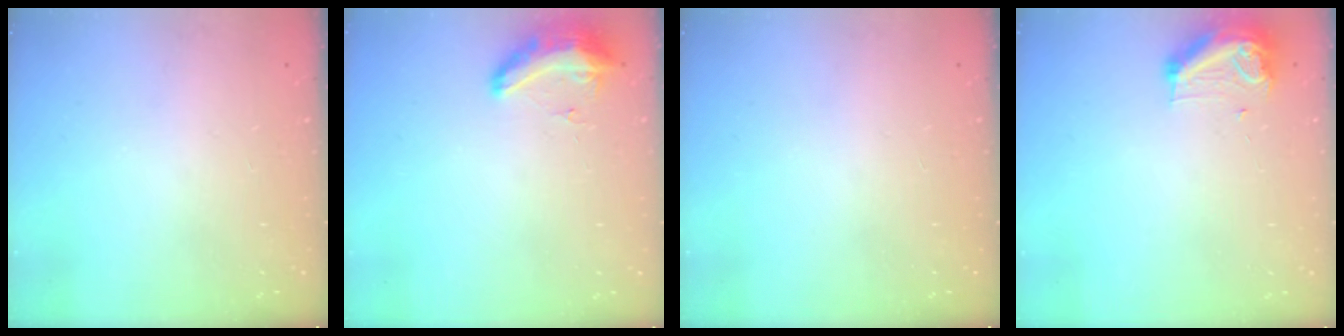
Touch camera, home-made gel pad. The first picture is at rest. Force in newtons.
{"total": 9.1, "press": 8.9, "slide": 1.9}
{"total": 0.0}
{"total": 9.8, "press": 9.8, "slide": 0.5}